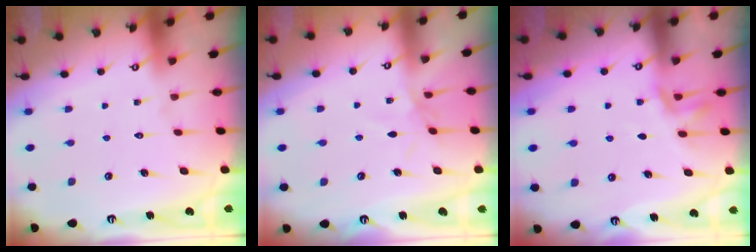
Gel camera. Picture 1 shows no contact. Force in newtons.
{"total": 2.5, "press": 2.5, "slide": 0.6}
{"total": 5.0, "press": 4.7, "slide": 1.7}